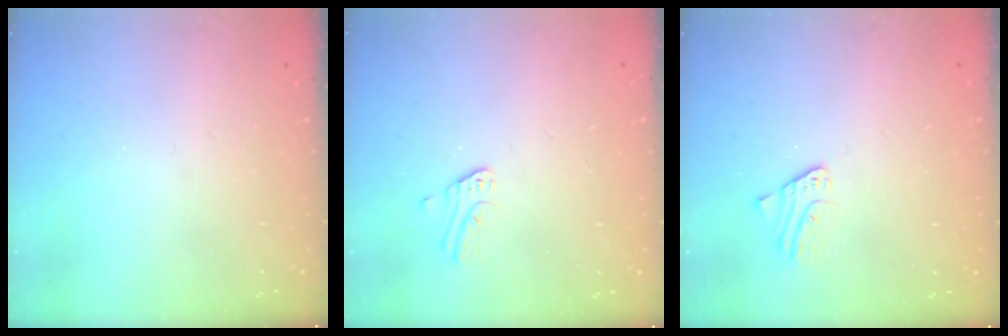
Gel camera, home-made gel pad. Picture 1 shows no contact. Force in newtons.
{"total": 2.6, "press": 2.6, "slide": 0.3}
{"total": 2.3, "press": 2.3, "slide": 0.2}